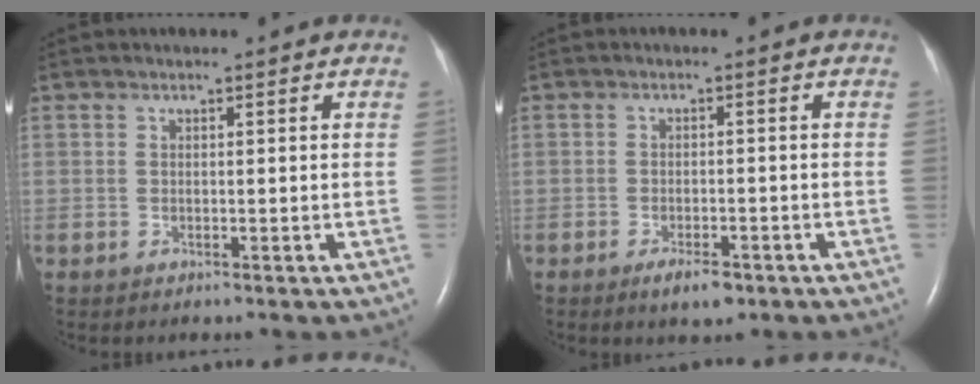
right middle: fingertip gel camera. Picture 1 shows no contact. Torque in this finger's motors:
{"motor_torque": [0.30, -0.23, 0.02, -0.01]}